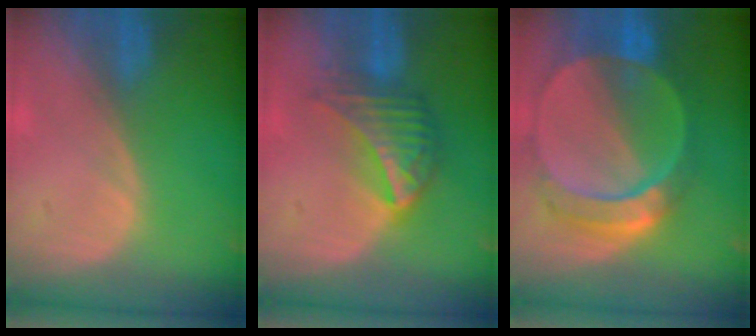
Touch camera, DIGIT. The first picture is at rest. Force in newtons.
{"total": 7.4, "press": 6.5, "slide": 3.6}
{"total": 9.8, "press": 8.4, "slide": 4.9}